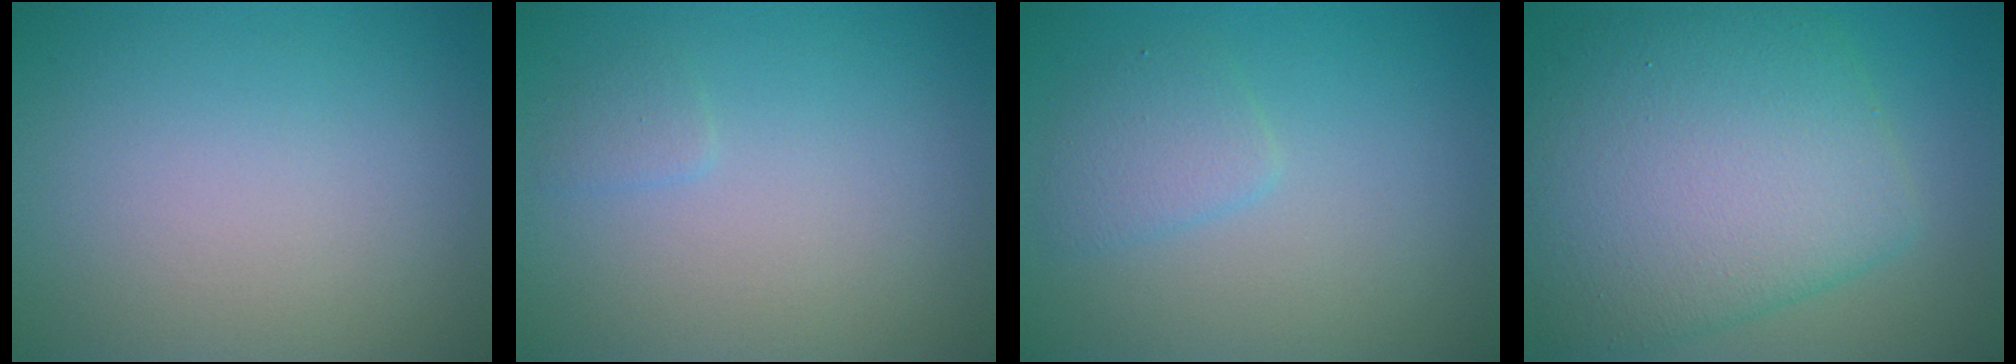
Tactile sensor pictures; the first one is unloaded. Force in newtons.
{"total": 0.7, "press": 0.7, "slide": 0.1}
{"total": 1.9, "press": 1.9, "slide": 0.0}
{"total": 10.3, "press": 10.3, "slide": 0.2}